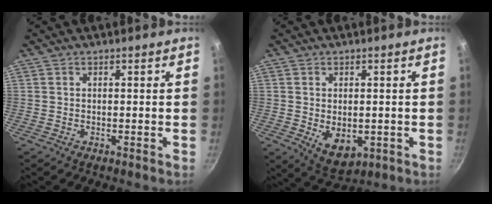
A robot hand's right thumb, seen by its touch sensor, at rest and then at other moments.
{"total": 7.2, "force": [-0.9, 4.6, 5.4], "torque": [-0.075, -0.014, 0.001]}